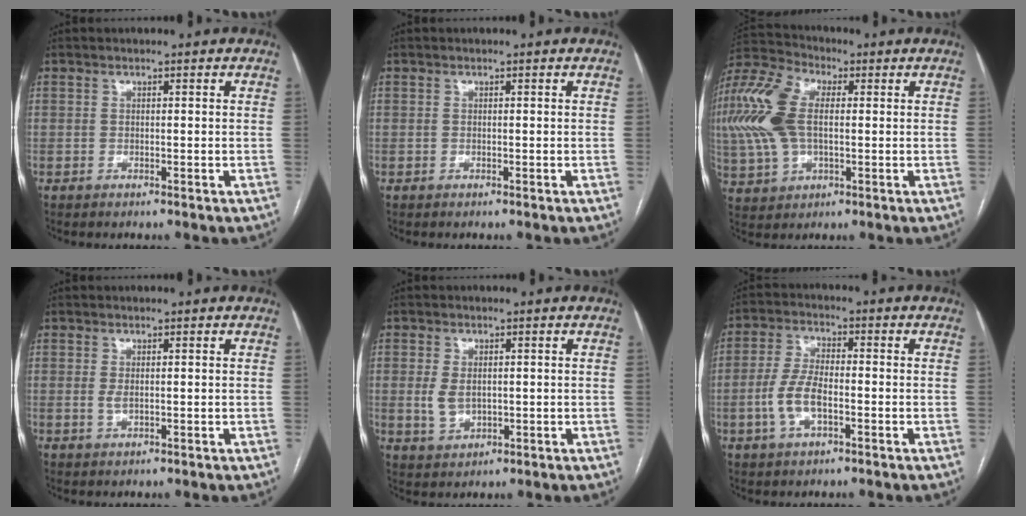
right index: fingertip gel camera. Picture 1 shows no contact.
{"total": 0.0}
{"total": 14.9, "force": [1.6, 8.2, 12.4], "torque": [-0.308, 0.026, 0.032]}
{"total": 1.2, "force": [0.1, 0.5, 1.1], "torque": [-0.024, -0.004, 0.006]}
{"total": 4.1, "force": [0.1, 2.6, 3.1], "torque": [-0.066, 0.000, 0.010]}
{"total": 6.7, "force": [-1.7, 2.8, 5.9], "torque": [-0.135, 0.006, -0.033]}